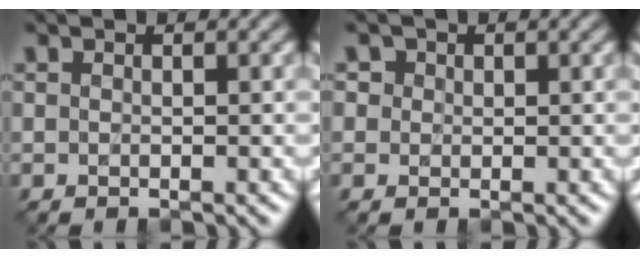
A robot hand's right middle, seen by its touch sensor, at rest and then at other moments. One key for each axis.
{"total": 1.8, "fx": 0.9, "fy": 1.5, "fz": 0.6, "tx": -0.012, "ty": 0.005, "tz": 0.009}